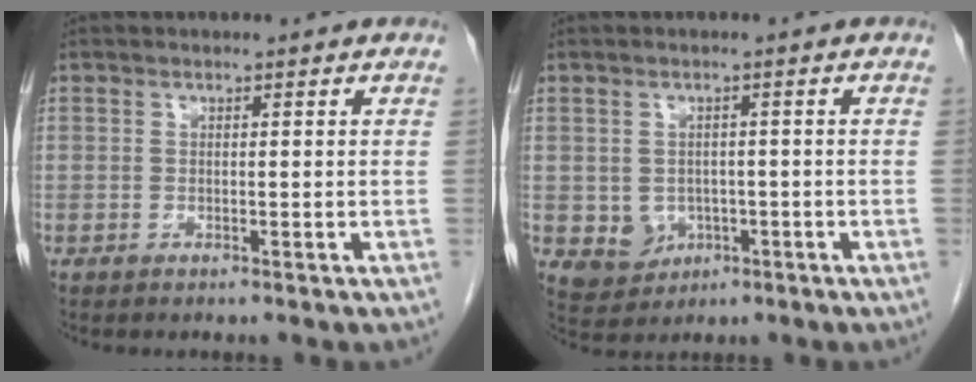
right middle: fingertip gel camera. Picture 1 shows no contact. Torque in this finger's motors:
{"motor_torque": [0.42, -0.25, 0.00, 0.02]}